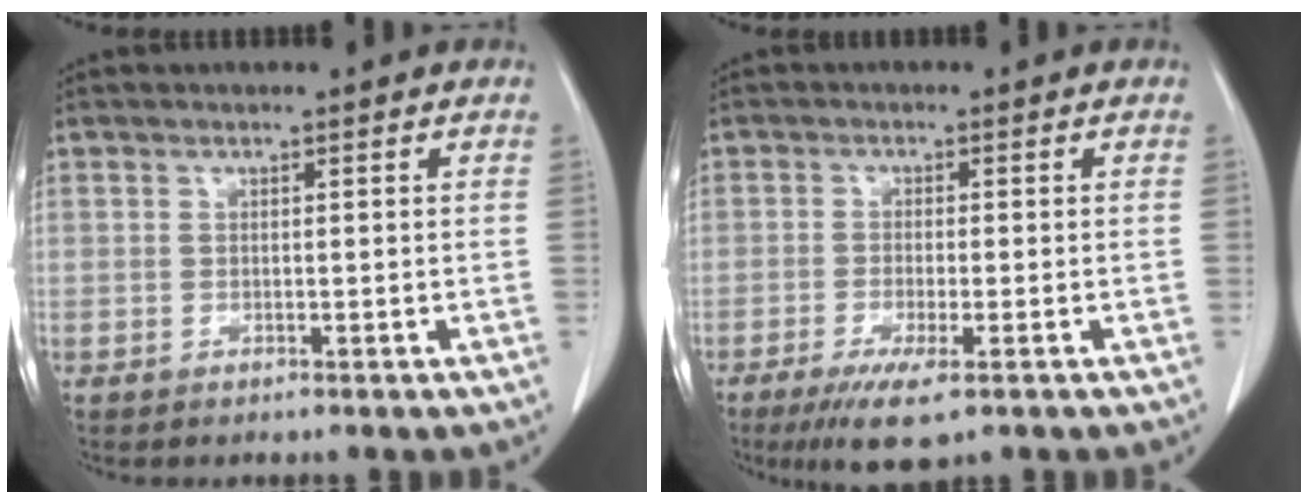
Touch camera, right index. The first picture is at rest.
{"total": 6.2, "force": [-3.7, 1.0, 5.0], "torque": [-0.091, -0.017, -0.059]}